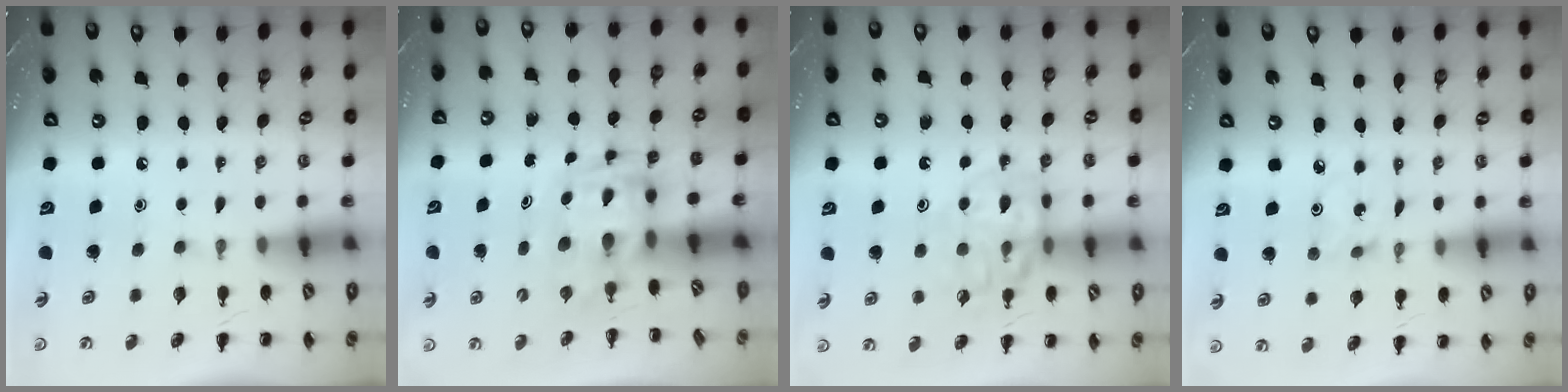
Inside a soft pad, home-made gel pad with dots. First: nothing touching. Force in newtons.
{"total": 3.6, "press": 3.5, "slide": 0.6}
{"total": 12.3, "press": 12.2, "slide": 1.3}
{"total": 1.2, "press": 1.2, "slide": 0.4}